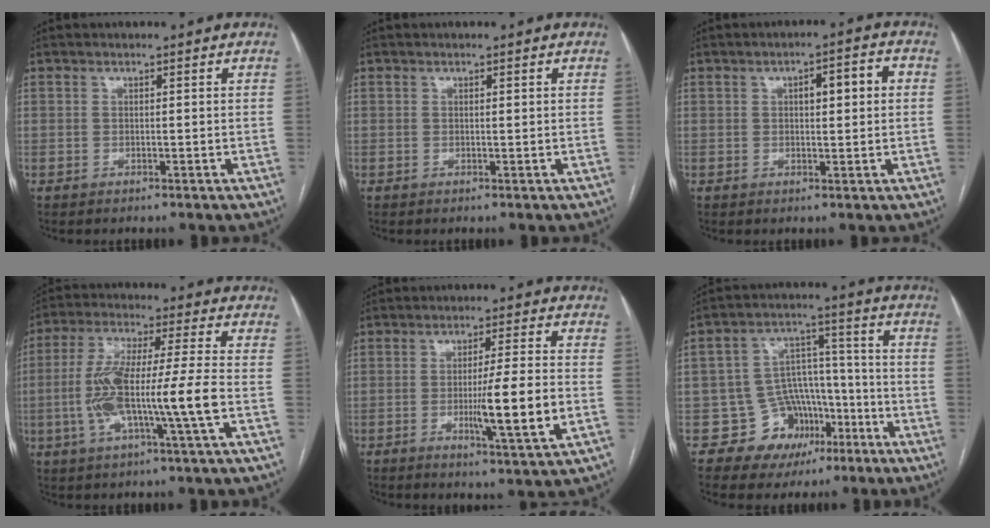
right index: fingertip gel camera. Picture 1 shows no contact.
{"total": 0.0}
{"total": 4.9, "force": [0.9, 1.3, 4.6], "torque": [-0.070, 0.018, 0.012]}
{"total": 13.5, "force": [-2.7, 0.2, 13.2], "torque": [-0.262, 0.006, -0.056]}
{"total": 9.9, "force": [-2.3, -0.4, 9.6], "torque": [-0.154, -0.017, -0.039]}
{"total": 10.2, "force": [-5.3, 8.4, 2.4], "torque": [-0.018, 0.055, -0.073]}